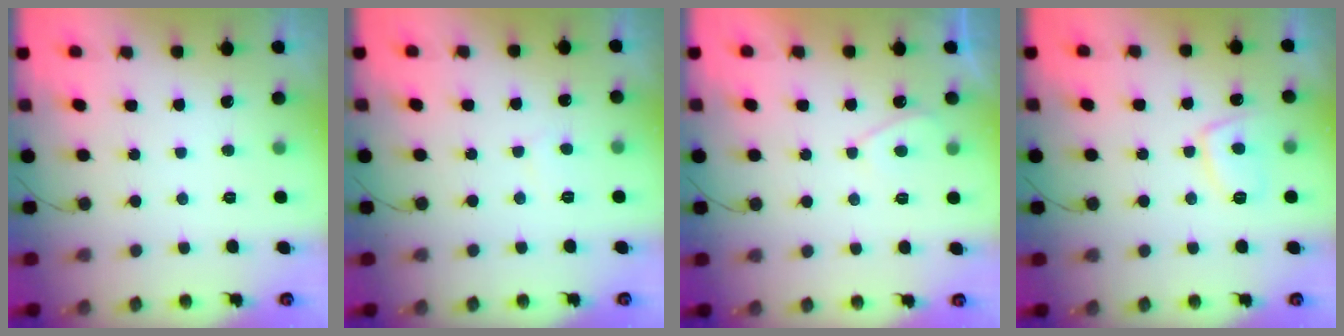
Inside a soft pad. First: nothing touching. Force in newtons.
{"total": 2.6, "press": 2.6, "slide": 0.2}
{"total": 2.3, "press": 2.2, "slide": 0.5}
{"total": 7.0, "press": 6.9, "slide": 1.2}